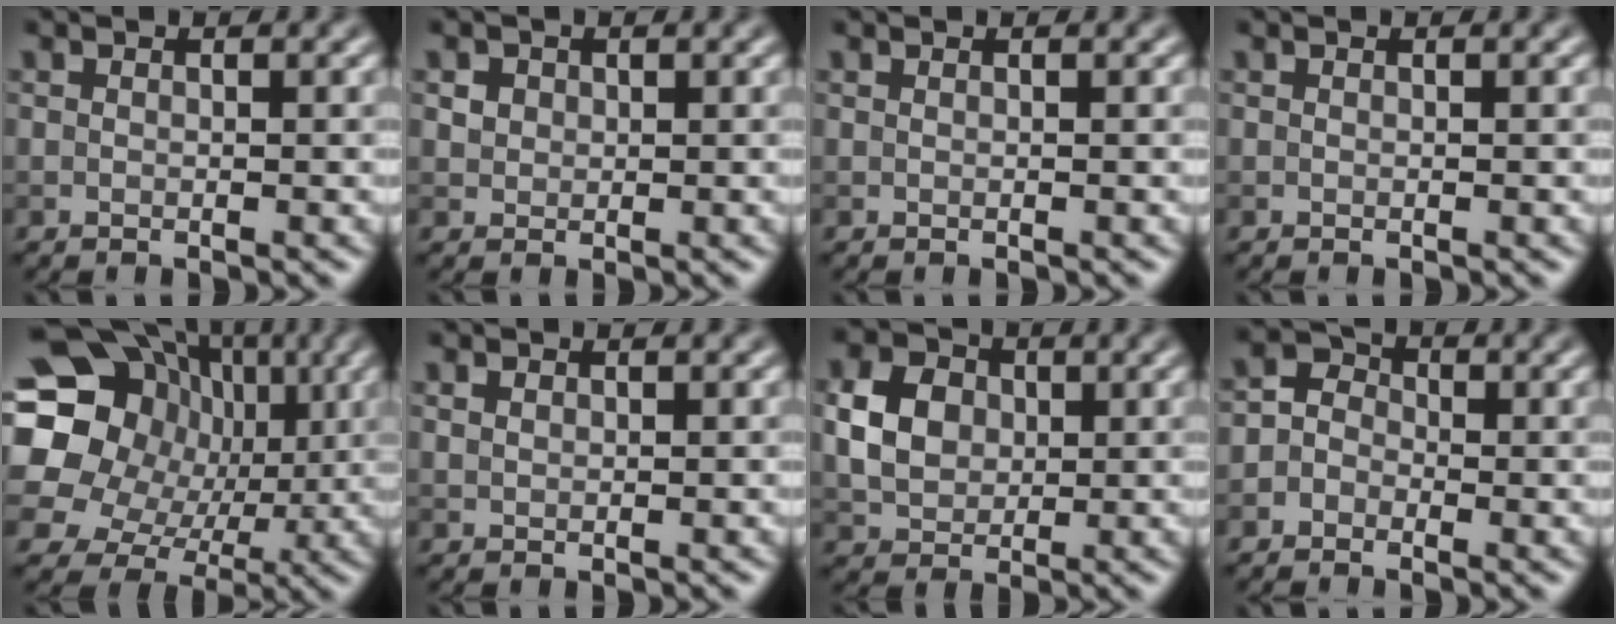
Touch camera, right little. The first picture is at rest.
{"total": 1.6, "force": [0.7, 1.3, 0.6], "torque": [-0.016, -0.002, 0.020]}
{"total": 0.0}
{"total": 0.0}
{"total": 19.7, "force": [3.3, 17.4, 8.6], "torque": [-0.206, 0.040, 0.025]}
{"total": 0.7, "force": [0.4, 0.5, 0.3], "torque": [-0.009, 0.000, 0.010]}
{"total": 4.7, "force": [0.5, 3.8, 2.7], "torque": [-0.062, 0.006, 0.007]}
{"total": 2.5, "force": [-1.0, 2.1, 0.9], "torque": [0.000, 0.007, -0.031]}